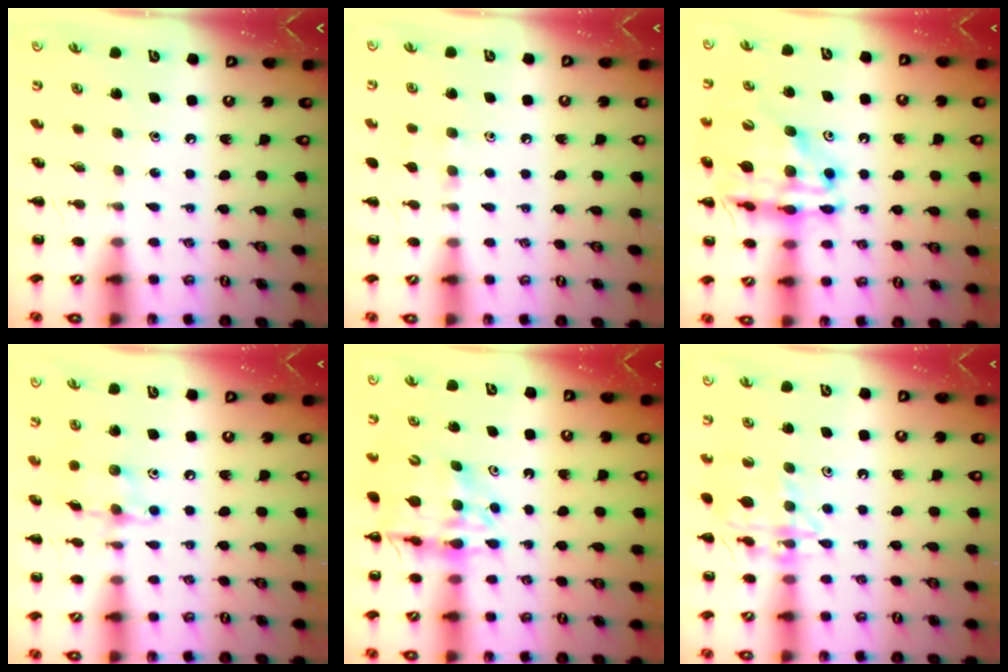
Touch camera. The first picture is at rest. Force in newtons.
{"total": 6.1, "press": 5.8, "slide": 1.9}
{"total": 21.2, "press": 20.7, "slide": 4.6}
{"total": 9.6, "press": 9.6, "slide": 0.4}
{"total": 14.0, "press": 13.5, "slide": 3.7}
{"total": 15.5, "press": 15.4, "slide": 1.6}